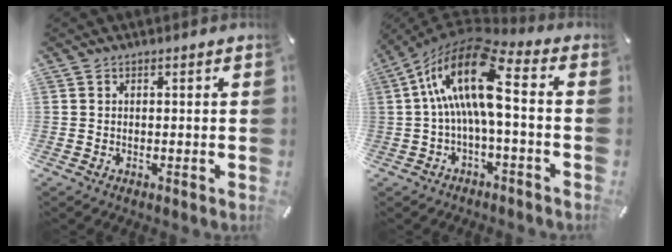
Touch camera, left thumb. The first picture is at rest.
{"total": 19.5, "force": [1.3, 8.1, 17.7], "torque": [-0.343, 0.005, 0.021]}